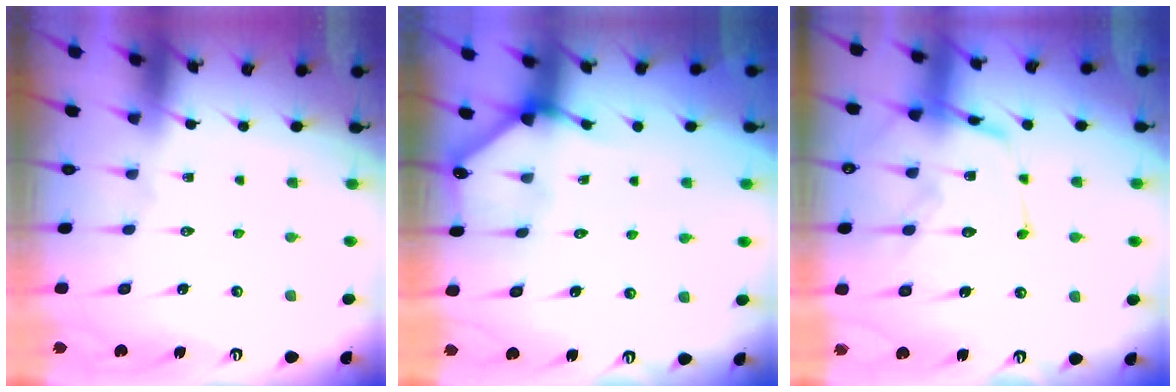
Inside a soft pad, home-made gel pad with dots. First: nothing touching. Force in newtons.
{"total": 2.4, "press": 2.4, "slide": 0.2}
{"total": 15.6, "press": 15.6, "slide": 1.2}